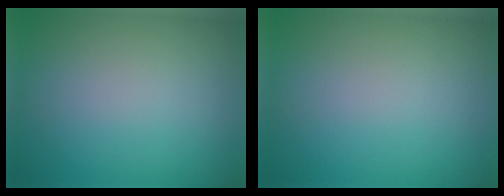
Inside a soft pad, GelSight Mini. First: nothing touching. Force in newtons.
{"total": 0.0}